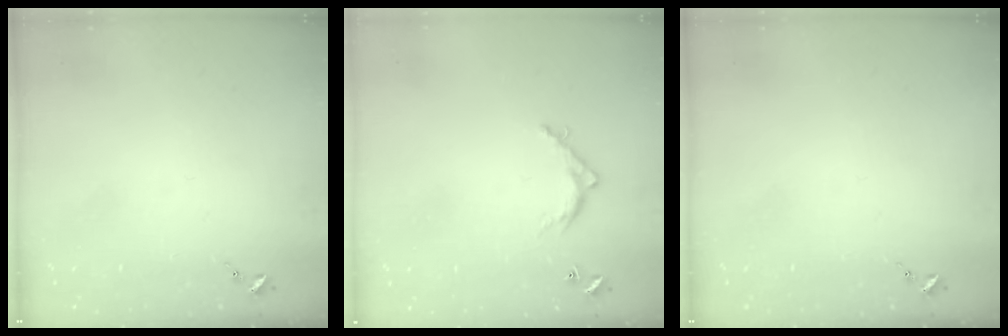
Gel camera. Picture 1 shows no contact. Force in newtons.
{"total": 6.0, "press": 6.0, "slide": 0.3}
{"total": 0.0}